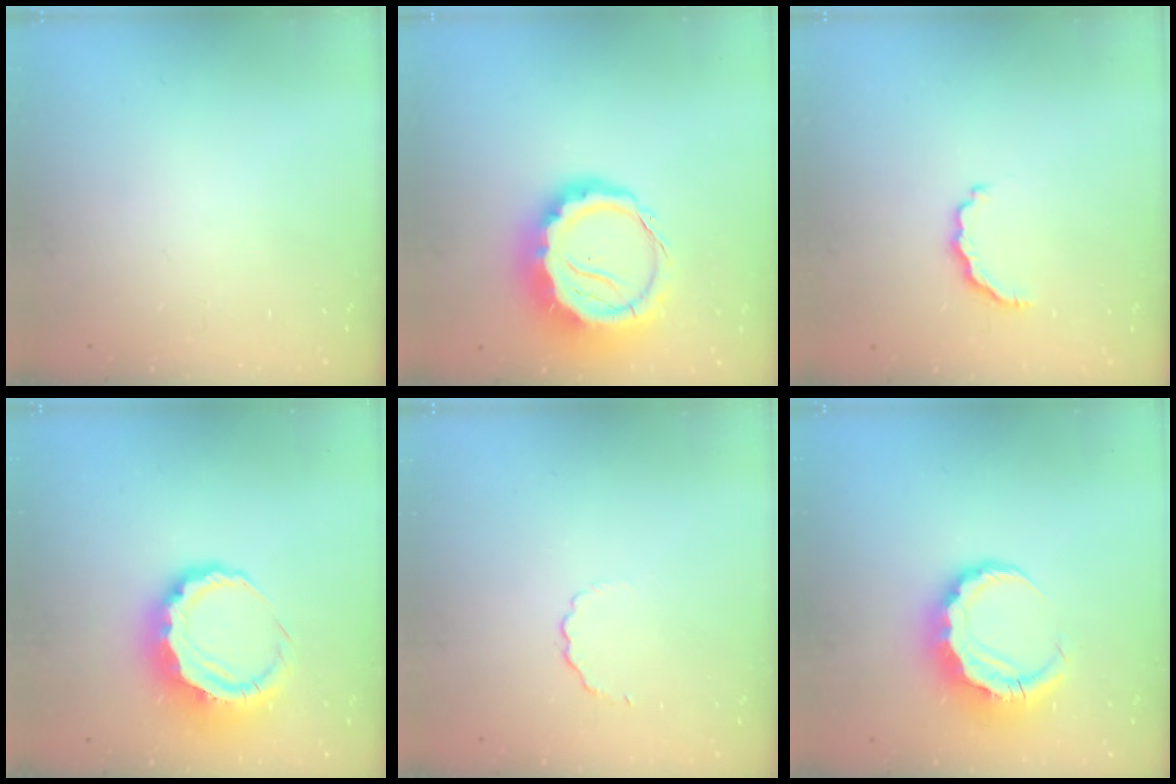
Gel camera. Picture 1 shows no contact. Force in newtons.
{"total": 14.7, "press": 14.4, "slide": 3.2}
{"total": 5.2, "press": 5.2, "slide": 0.8}
{"total": 10.2, "press": 9.9, "slide": 2.2}
{"total": 2.7, "press": 2.5, "slide": 0.9}
{"total": 8.6, "press": 8.5, "slide": 1.5}